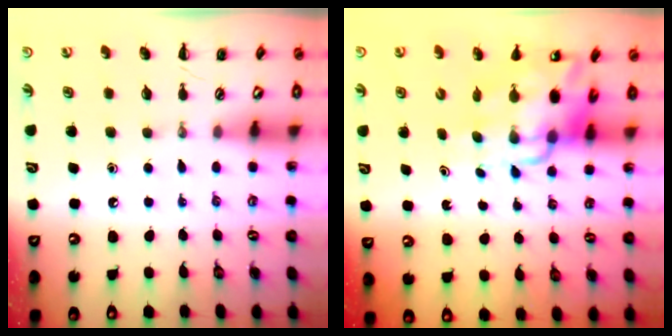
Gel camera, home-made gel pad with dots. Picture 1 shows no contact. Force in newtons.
{"total": 12.1, "press": 11.6, "slide": 3.3}